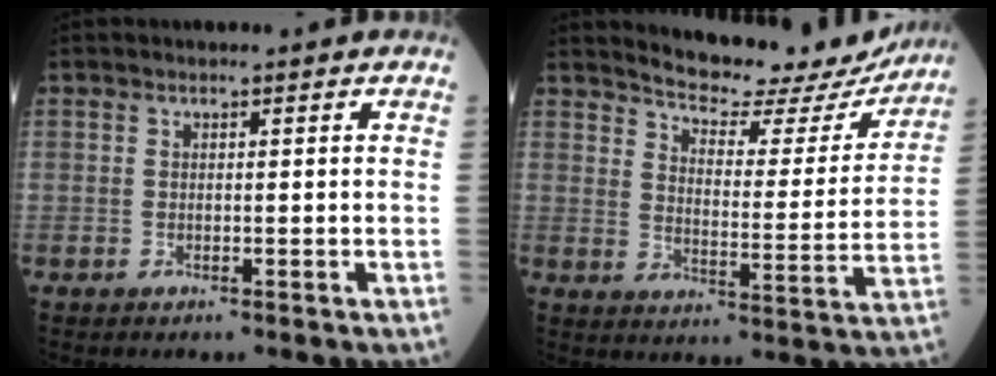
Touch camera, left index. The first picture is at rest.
{"total": 15.9, "force": [14.9, 3.5, 4.2], "torque": [-0.052, -0.027, 0.185]}